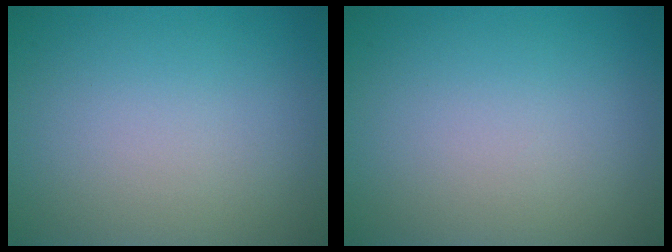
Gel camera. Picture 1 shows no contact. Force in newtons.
{"total": 0.0}